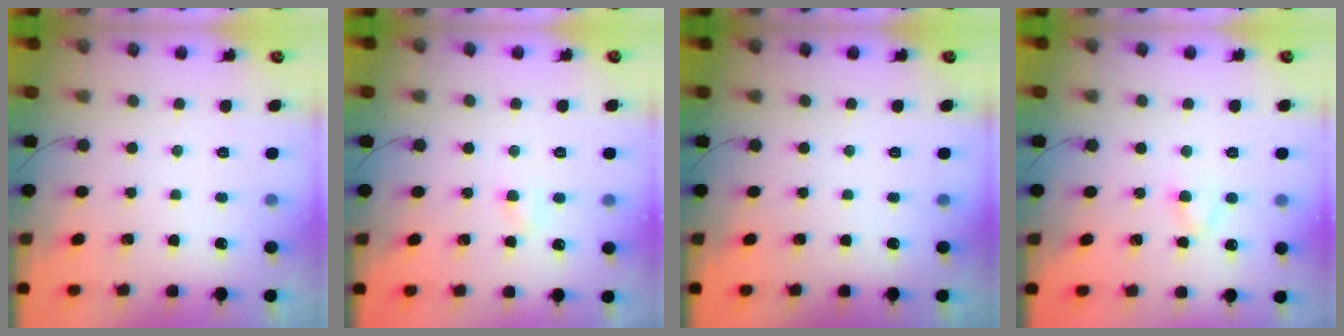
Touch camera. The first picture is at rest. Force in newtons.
{"total": 3.0, "press": 2.8, "slide": 1.0}
{"total": 0.0}
{"total": 3.3, "press": 3.0, "slide": 1.4}